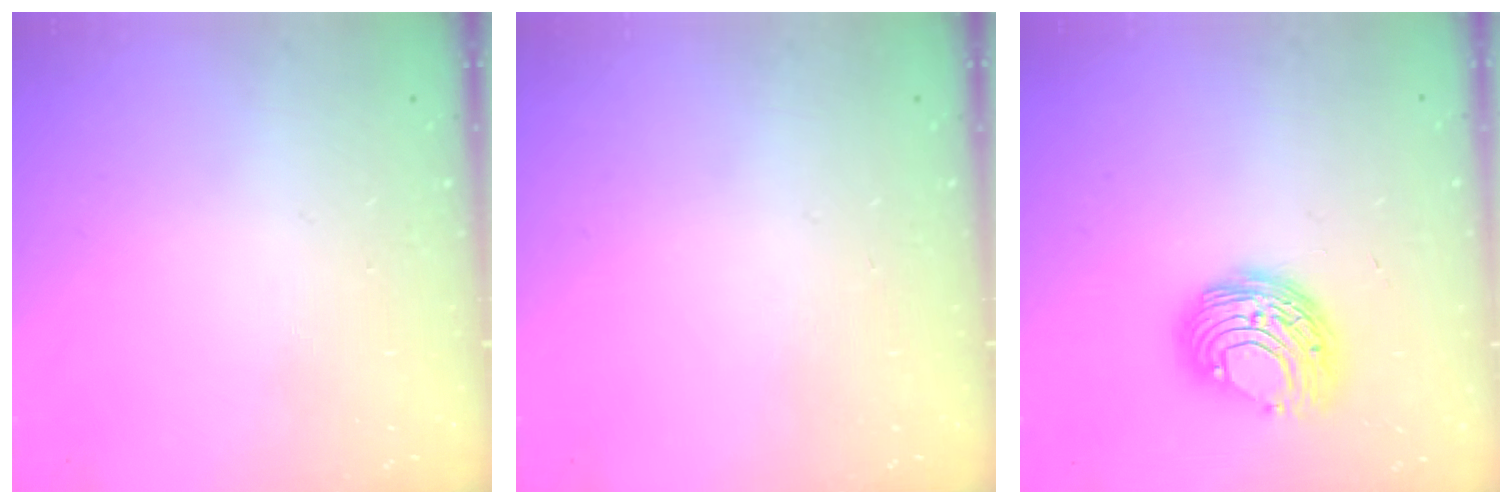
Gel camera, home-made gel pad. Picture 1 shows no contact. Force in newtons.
{"total": 0.0}
{"total": 9.5, "press": 9.5, "slide": 0.5}